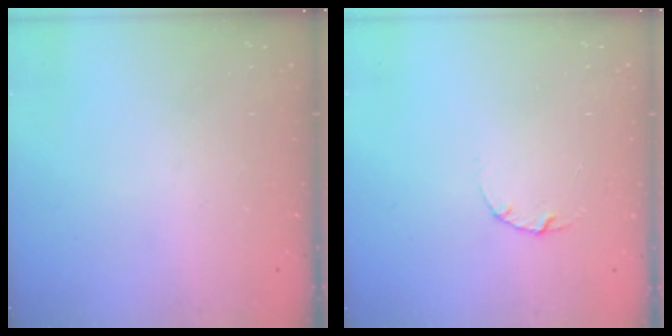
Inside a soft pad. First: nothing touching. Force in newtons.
{"total": 3.0, "press": 3.0, "slide": 0.4}